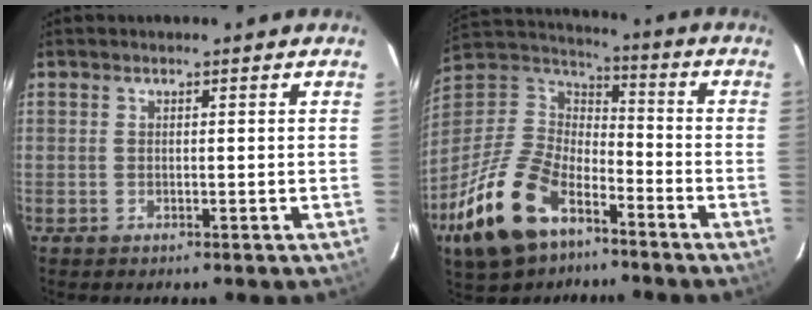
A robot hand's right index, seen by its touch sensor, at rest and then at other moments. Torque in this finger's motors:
{"motor_torque": [0.73, -0.71, 0.88, 0.21]}